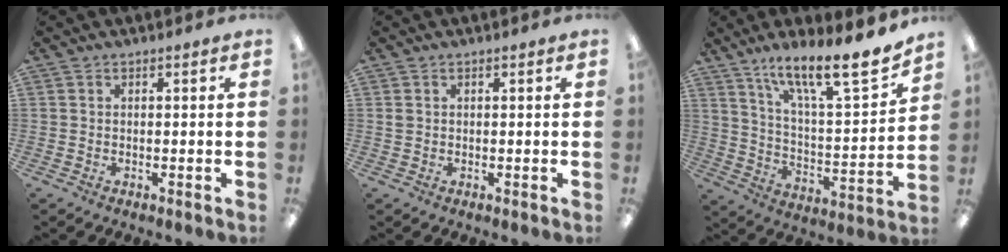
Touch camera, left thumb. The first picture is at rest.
{"total": 0.8, "force": [0.2, 0.7, 0.4], "torque": [-0.009, 0.004, 0.004]}
{"total": 16.8, "force": [13.6, 2.8, 9.4], "torque": [-0.147, -0.098, 0.223]}